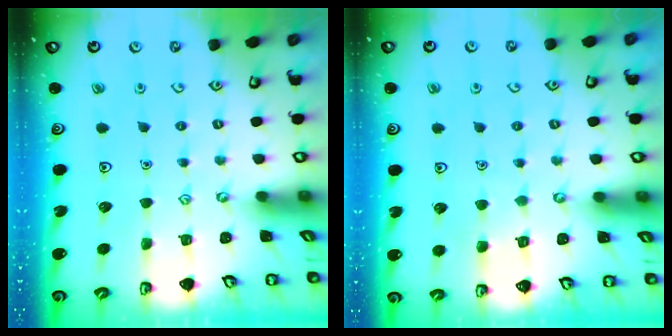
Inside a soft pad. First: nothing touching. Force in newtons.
{"total": 2.6, "press": 2.6, "slide": 0.3}